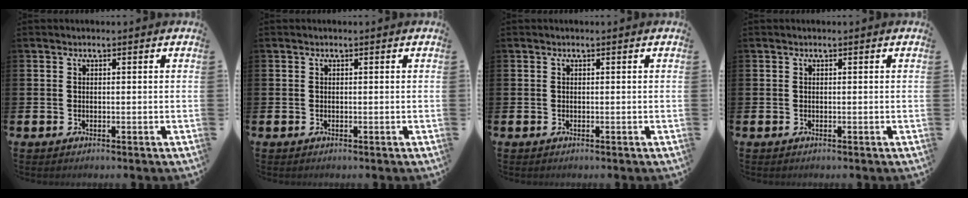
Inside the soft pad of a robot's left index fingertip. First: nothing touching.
{"total": 0.0}
{"total": 0.0}
{"total": 0.0}